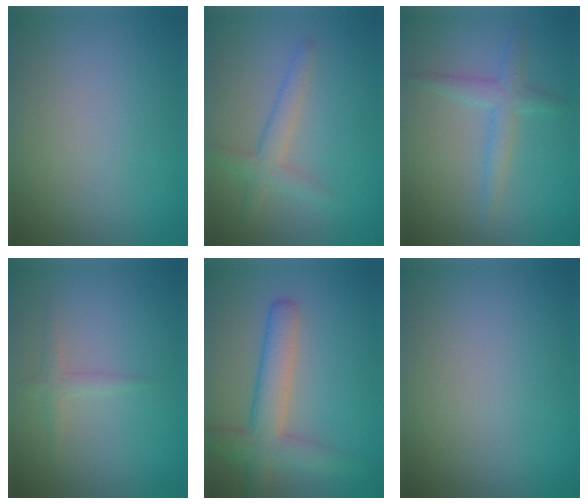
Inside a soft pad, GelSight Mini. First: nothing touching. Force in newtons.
{"total": 2.5, "press": 2.5, "slide": 0.1}
{"total": 1.8, "press": 1.8, "slide": 0.1}
{"total": 1.3, "press": 1.3, "slide": 0.0}
{"total": 4.9, "press": 4.9, "slide": 0.2}
{"total": 0.0}